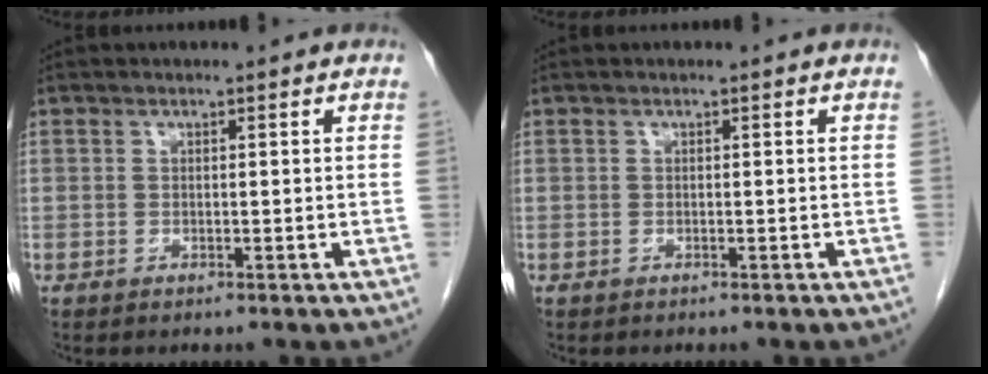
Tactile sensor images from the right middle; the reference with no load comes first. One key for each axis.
{"total": 1.0, "fx": -0.9, "fy": 0.3, "fz": 0.4, "tx": -0.016, "ty": -0.002, "tz": -0.010}